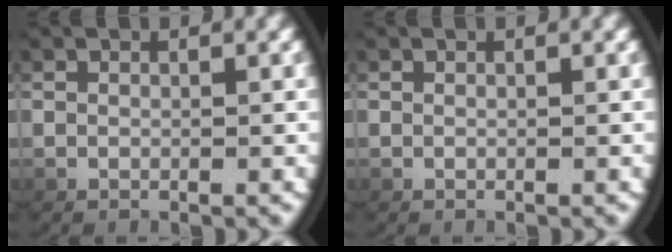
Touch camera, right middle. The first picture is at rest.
{"total": 0.0}